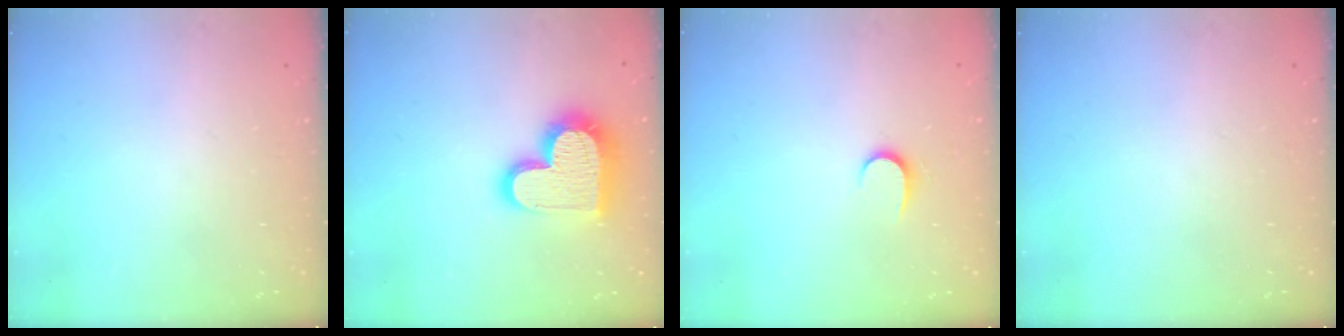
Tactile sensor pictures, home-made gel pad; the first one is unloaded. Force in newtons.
{"total": 18.6, "press": 18.5, "slide": 1.5}
{"total": 5.2, "press": 5.2, "slide": 0.5}
{"total": 0.0}